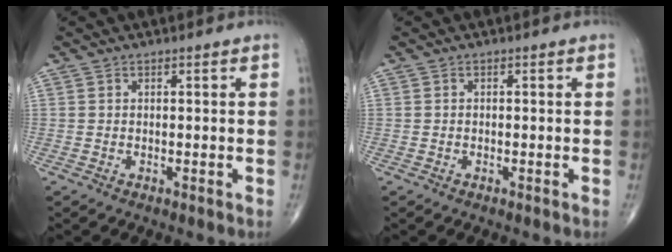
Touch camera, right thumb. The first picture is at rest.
{"total": 0.0}